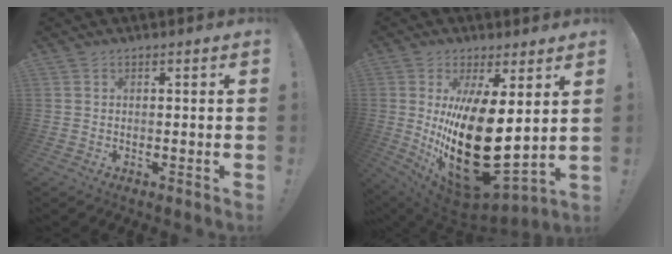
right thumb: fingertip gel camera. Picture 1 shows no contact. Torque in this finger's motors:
{"motor_torque": [1.79, 3.22, 2.77, 0.00, 1.05]}